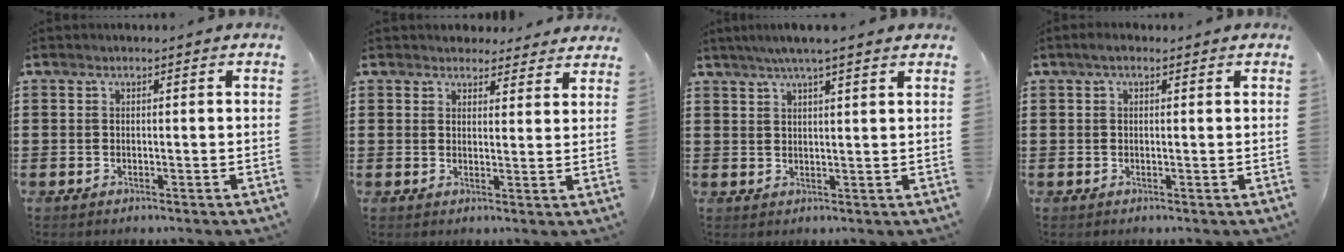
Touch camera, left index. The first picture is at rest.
{"total": 3.5, "force": [3.3, 1.1, 0.3], "torque": [-0.008, -0.009, 0.061]}
{"total": 4.2, "force": [3.3, 0.0, 2.6], "torque": [-0.058, 0.000, 0.058]}
{"total": 1.2, "force": [0.4, 0.7, 1.0], "torque": [-0.019, 0.006, 0.005]}